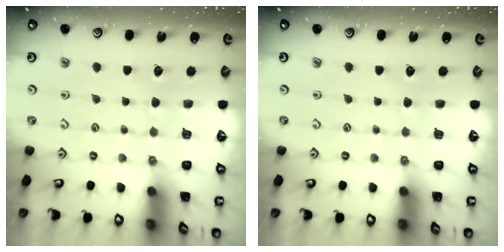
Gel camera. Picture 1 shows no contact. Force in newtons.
{"total": 0.0}